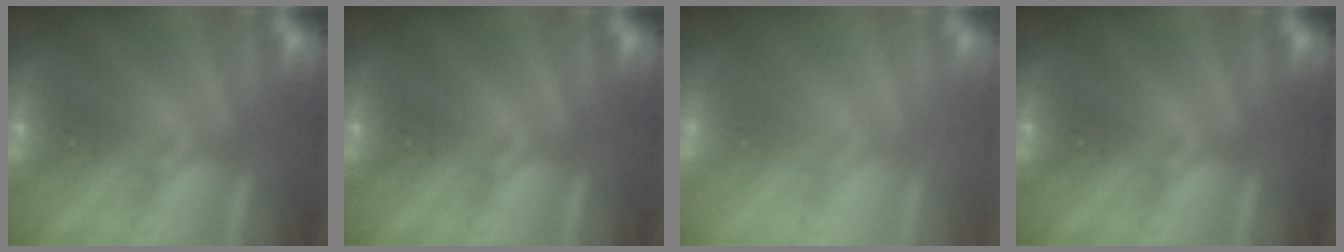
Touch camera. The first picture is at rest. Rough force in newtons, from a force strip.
{"total": 0.0}
{"total": 2.8}
{"total": 0.0}